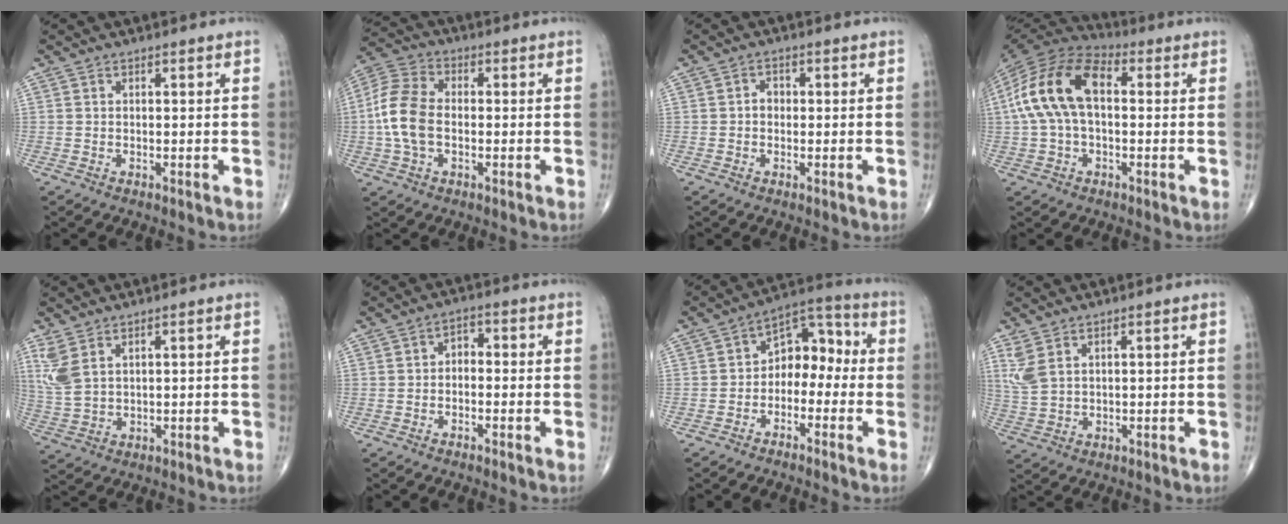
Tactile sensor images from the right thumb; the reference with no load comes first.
{"total": 10.5, "force": [-0.9, 6.6, 8.2], "torque": [-0.175, 0.026, -0.026]}
{"total": 1.9, "force": [-0.2, 1.6, 1.1], "torque": [-0.006, 0.008, -0.007]}
{"total": 15.9, "force": [1.6, 9.1, 12.9], "torque": [-0.259, 0.040, 0.019]}
{"total": 5.6, "force": [3.1, 2.4, 4.0], "torque": [-0.102, -0.008, 0.076]}
{"total": 2.7, "force": [-0.5, 1.9, 1.9], "torque": [-0.015, 0.018, -0.019]}
{"total": 9.0, "force": [-1.6, 6.2, 6.3], "torque": [-0.058, 0.049, -0.042]}
{"total": 4.4, "force": [2.4, 1.9, 3.1], "torque": [-0.076, -0.004, 0.062]}